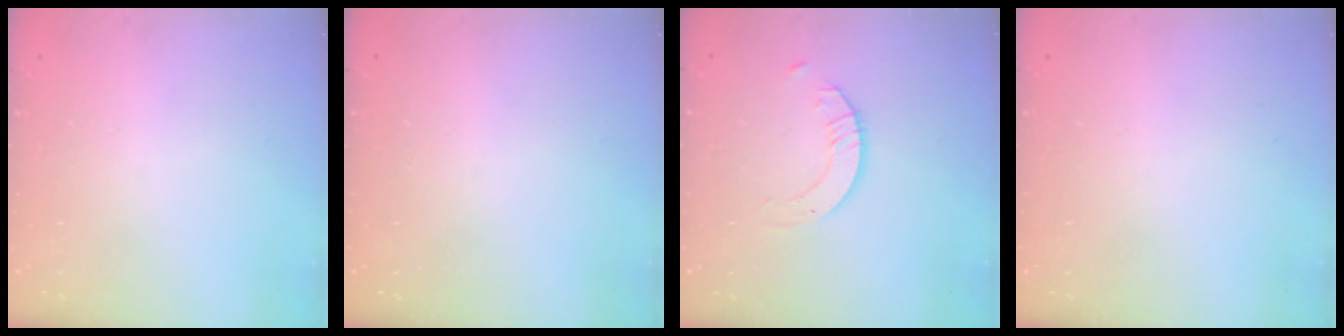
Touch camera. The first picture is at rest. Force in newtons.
{"total": 0.0}
{"total": 2.1, "press": 2.1, "slide": 0.2}
{"total": 0.0}